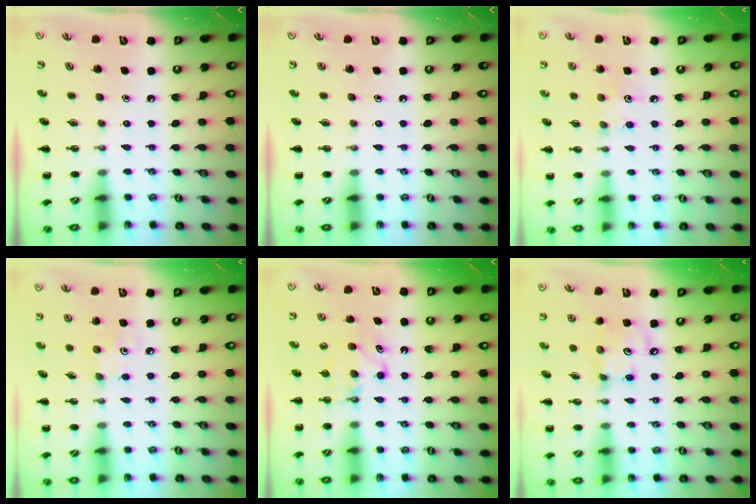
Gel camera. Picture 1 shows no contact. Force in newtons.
{"total": 0.0}
{"total": 3.9, "press": 3.8, "slide": 1.0}
{"total": 2.9, "press": 2.8, "slide": 0.8}
{"total": 5.6, "press": 5.4, "slide": 1.5}
{"total": 6.7, "press": 6.7, "slide": 0.6}